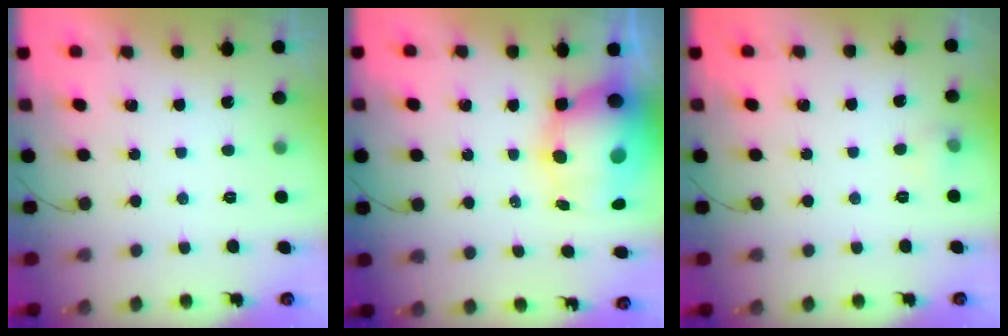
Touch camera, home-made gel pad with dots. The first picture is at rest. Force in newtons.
{"total": 12.3, "press": 11.9, "slide": 2.9}
{"total": 5.0, "press": 4.1, "slide": 2.7}